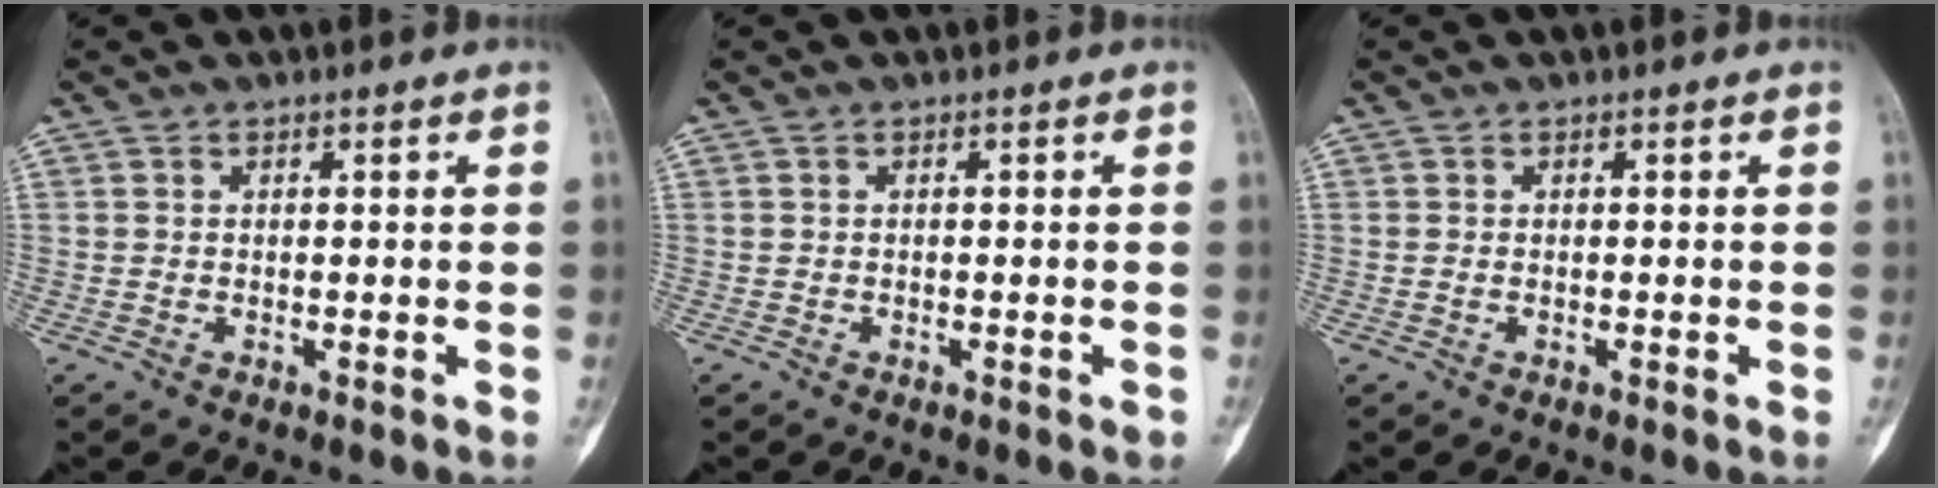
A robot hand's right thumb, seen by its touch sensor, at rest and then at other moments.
{"total": 0.8, "force": [-0.4, 0.3, 0.6], "torque": [-0.009, 0.000, -0.005]}
{"total": 0.0}